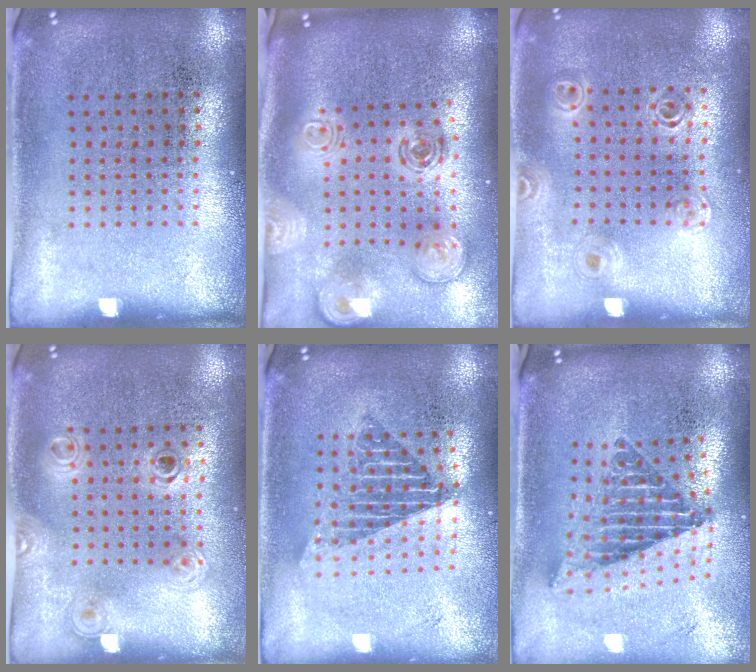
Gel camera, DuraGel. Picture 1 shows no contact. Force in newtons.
{"total": 2.9, "press": 2.1, "slide": 2.1}
{"total": 1.1, "press": 1.1, "slide": 0.2}
{"total": 1.1, "press": 1.0, "slide": 0.4}
{"total": 1.6, "press": 1.3, "slide": 0.9}
{"total": 2.3, "press": 1.5, "slide": 1.7}